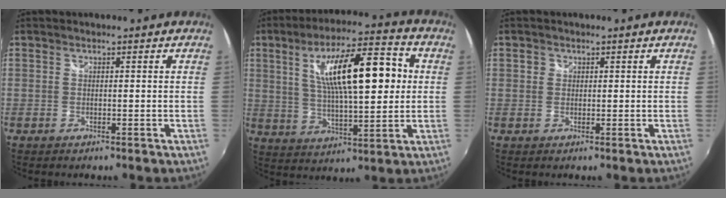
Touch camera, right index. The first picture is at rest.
{"total": 17.4, "force": [3.7, 5.1, 16.2], "torque": [-0.271, 0.024, 0.065]}
{"total": 1.2, "force": [0.1, 1.2, 0.2], "torque": [-0.002, 0.002, -0.002]}